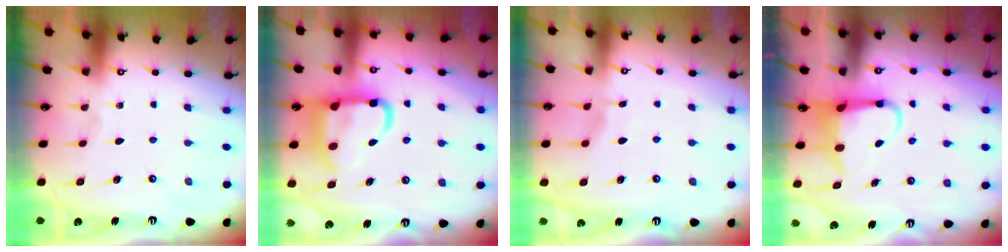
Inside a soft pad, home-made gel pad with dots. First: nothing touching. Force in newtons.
{"total": 15.2, "press": 15.0, "slide": 1.8}
{"total": 2.5, "press": 2.5, "slide": 0.4}
{"total": 5.4, "press": 5.3, "slide": 1.1}